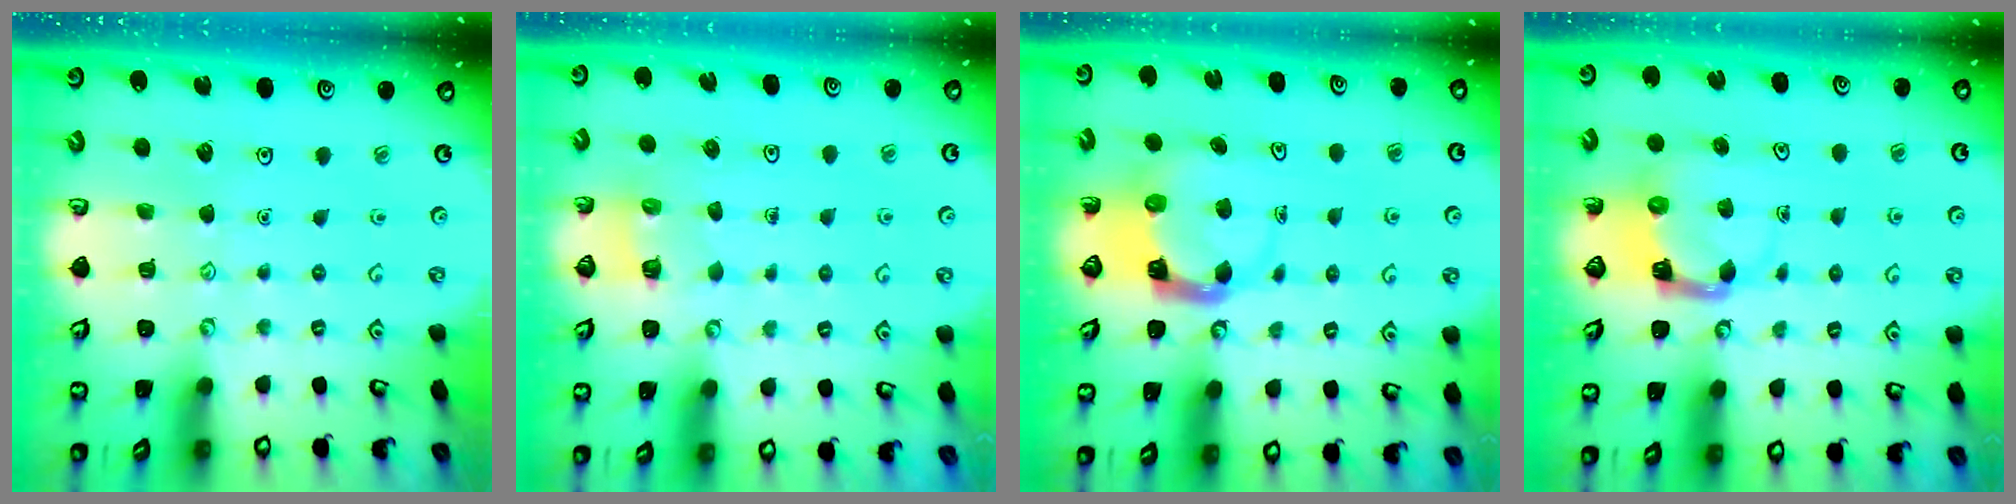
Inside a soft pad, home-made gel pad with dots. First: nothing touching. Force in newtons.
{"total": 3.7, "press": 3.7, "slide": 0.2}
{"total": 3.7, "press": 3.6, "slide": 0.6}
{"total": 3.9, "press": 3.9, "slide": 0.7}